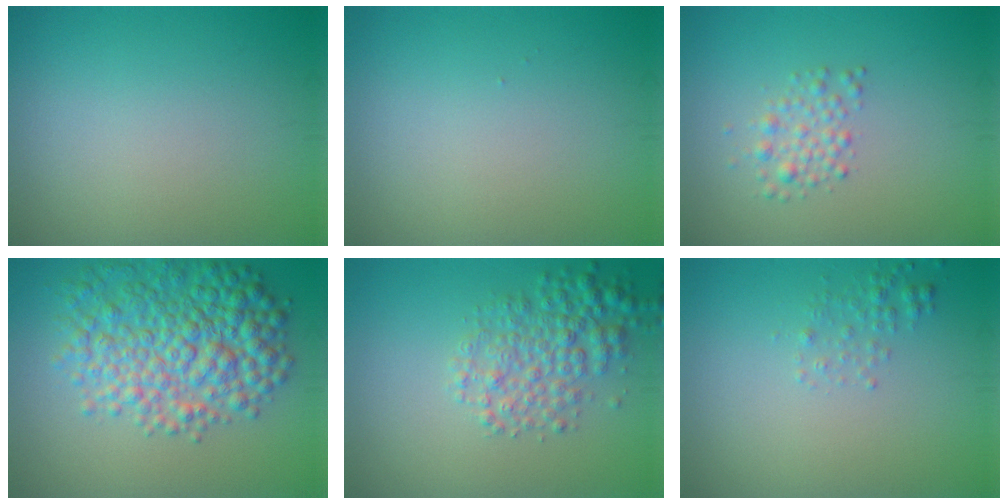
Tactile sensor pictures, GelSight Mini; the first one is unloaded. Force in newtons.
{"total": 0.0}
{"total": 1.9, "press": 1.8, "slide": 0.1}
{"total": 8.2, "press": 8.2, "slide": 0.2}
{"total": 4.2, "press": 4.2, "slide": 0.1}
{"total": 1.3, "press": 1.3, "slide": 0.1}